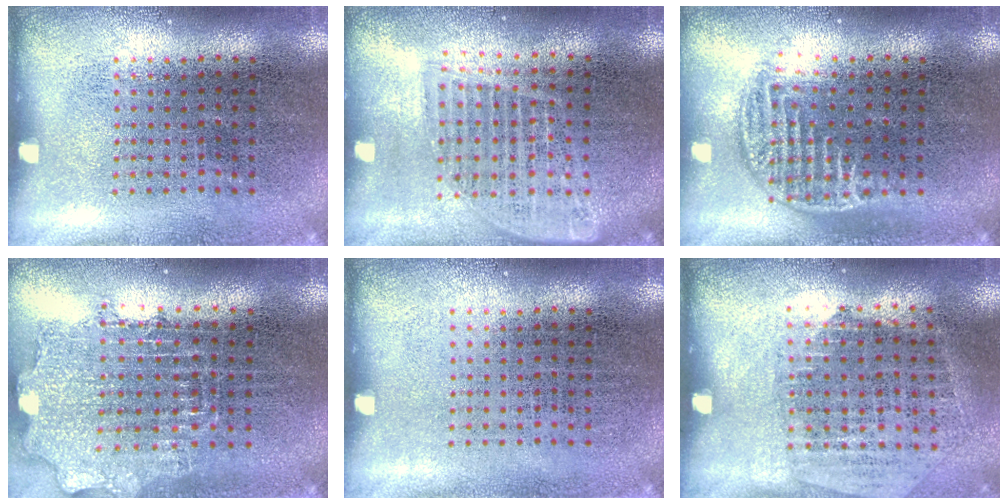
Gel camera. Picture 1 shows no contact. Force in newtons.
{"total": 1.6, "press": 1.5, "slide": 0.7}
{"total": 1.1, "press": 1.0, "slide": 0.5}
{"total": 1.7, "press": 1.4, "slide": 1.0}
{"total": 0.0}
{"total": 1.2, "press": 1.1, "slide": 0.5}